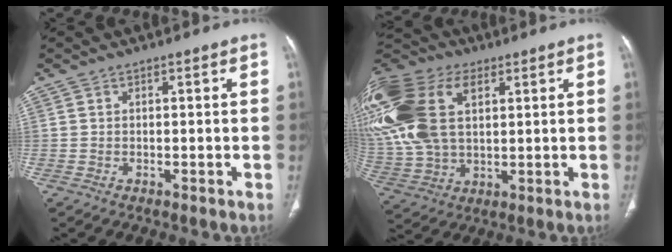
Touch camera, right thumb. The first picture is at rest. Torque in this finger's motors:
{"motor_torque": [1.90, 2.01, 1.98, 0.79, 0.33]}